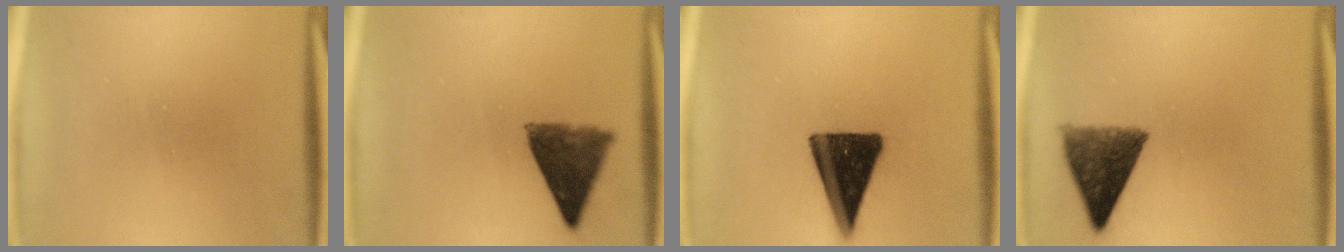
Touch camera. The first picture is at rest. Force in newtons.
{"total": 7.2}
{"total": 15.8}
{"total": 8.8}